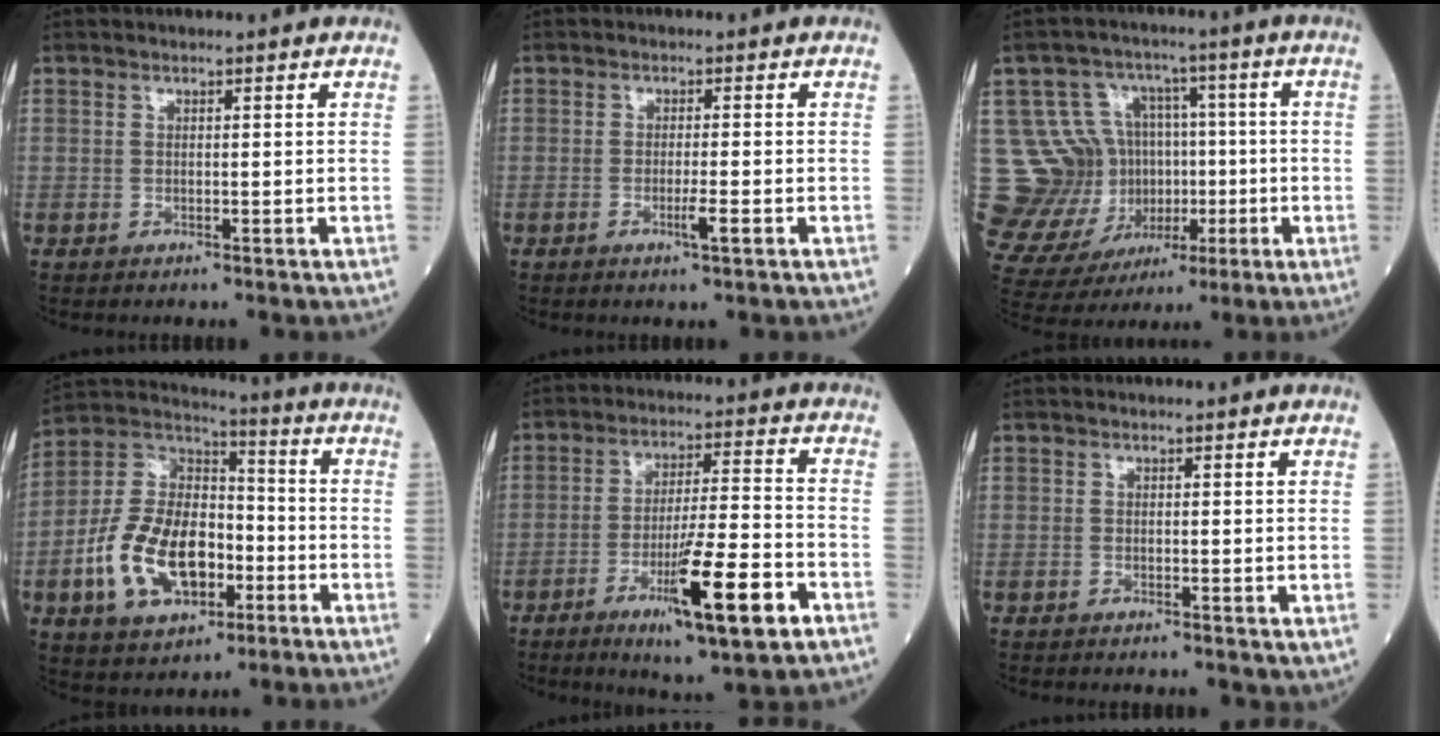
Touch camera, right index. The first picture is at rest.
{"total": 2.2, "force": [-0.9, -0.1, 2.0], "torque": [-0.037, -0.003, -0.013]}
{"total": 17.2, "force": [-0.5, 14.8, 8.8], "torque": [-0.182, 0.055, 0.029]}
{"total": 16.0, "force": [-4.8, 9.3, 12.1], "torque": [-0.259, 0.016, -0.081]}
{"total": 13.9, "force": [-6.4, 0.9, 12.3], "torque": [-0.207, -0.019, -0.099]}
{"total": 0.6, "force": [0.0, 0.3, 0.6], "torque": [-0.012, -0.002, 0.000]}